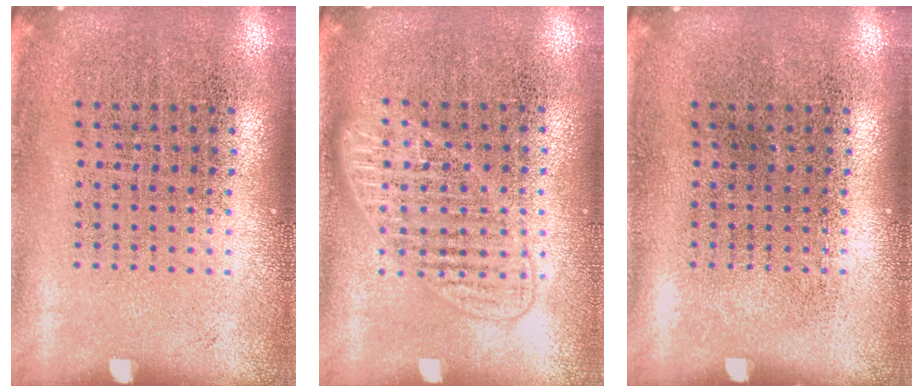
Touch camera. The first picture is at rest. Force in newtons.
{"total": 1.4, "press": 1.3, "slide": 0.4}
{"total": 0.0}